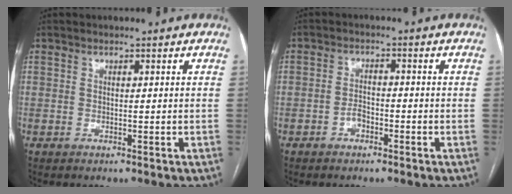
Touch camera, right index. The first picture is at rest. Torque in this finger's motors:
{"motor_torque": [0.20, 0.01, -0.14, -0.04]}